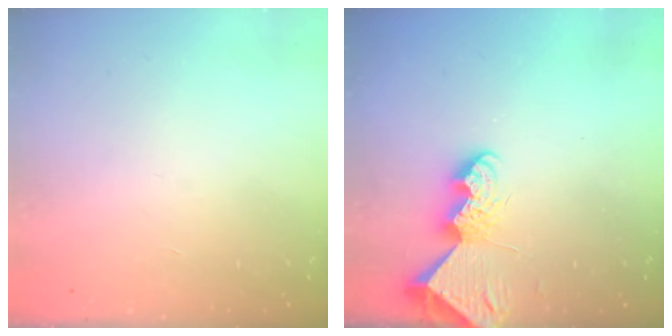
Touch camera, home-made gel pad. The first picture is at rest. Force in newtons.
{"total": 8.4, "press": 8.4, "slide": 0.8}